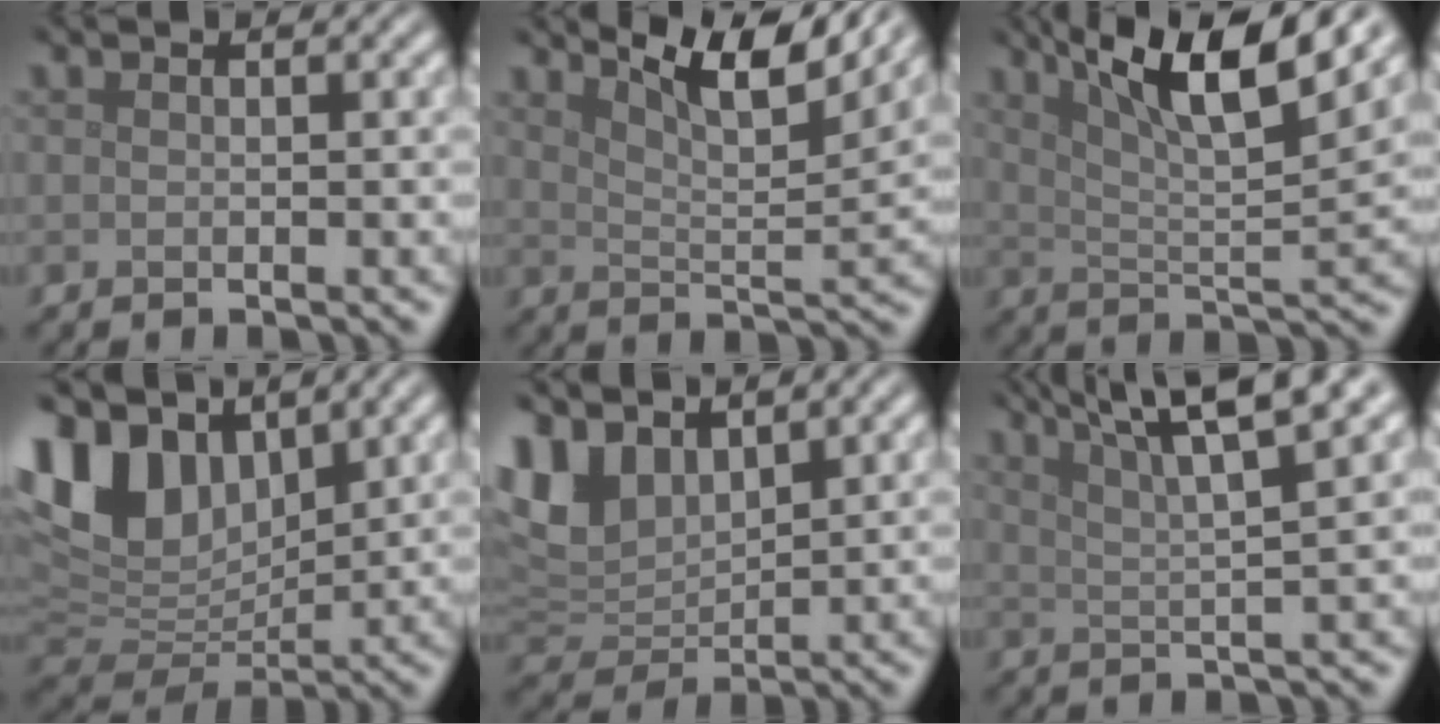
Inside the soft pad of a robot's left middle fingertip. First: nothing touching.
{"total": 7.4, "force": [5.6, 1.5, 4.6], "torque": [-0.077, 0.000, 0.088]}
{"total": 9.4, "force": [5.5, 2.0, 7.3], "torque": [-0.122, 0.006, 0.097]}
{"total": 10.4, "force": [5.4, 6.4, 6.2], "torque": [-0.145, 0.010, 0.097]}
{"total": 5.9, "force": [3.8, 3.4, 3.1], "torque": [-0.082, 0.002, 0.072]}
{"total": 8.0, "force": [5.0, 1.3, 6.0], "torque": [-0.088, 0.018, 0.073]}